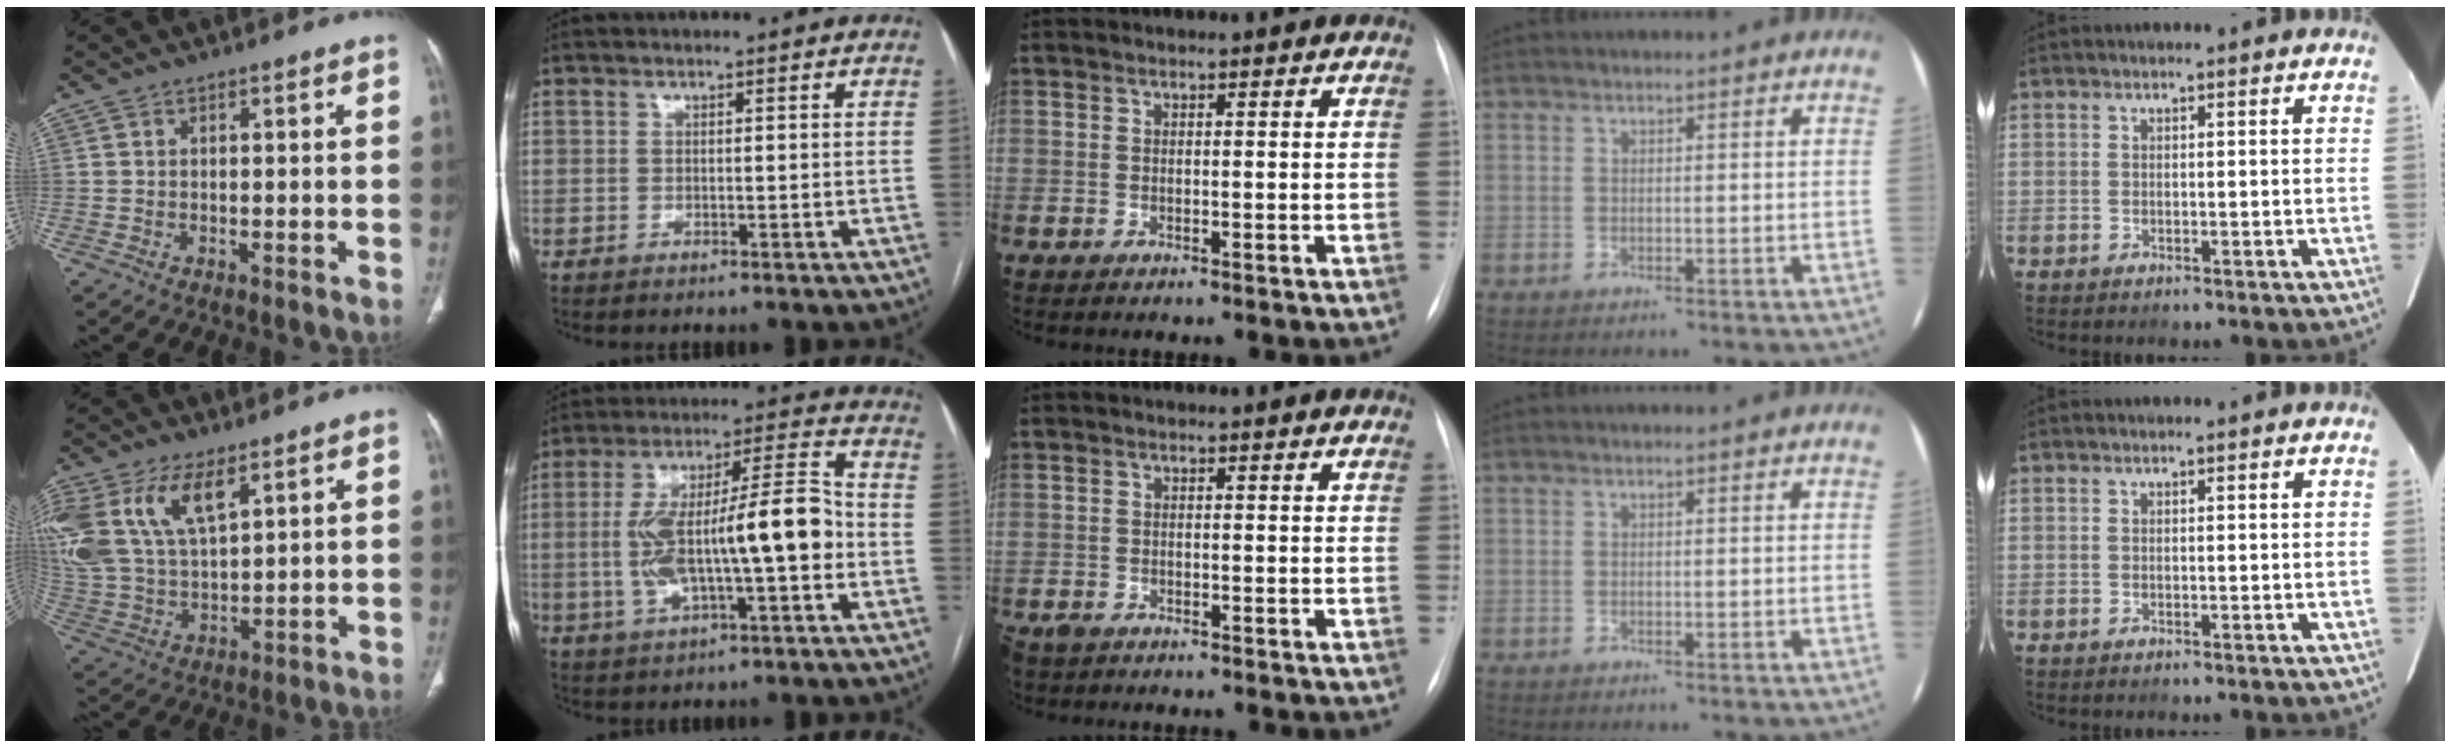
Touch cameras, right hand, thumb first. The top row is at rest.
{"thumb": {"total": 18.9, "force": [8.7, 9.9, 13.5], "torque": [-0.302, -0.011, 0.174]}, "index": {"total": 15.7, "force": [-2.0, 3.2, 15.2], "torque": [-0.272, 0.030, -0.024]}, "middle": {"total": 3.6, "force": [-3.1, 1.3, 1.3], "torque": [-0.020, -0.005, -0.045]}}